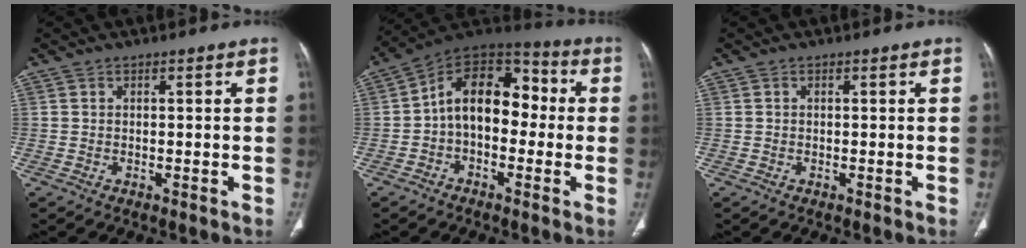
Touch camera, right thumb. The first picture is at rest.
{"total": 14.3, "force": [-0.7, 9.5, 10.8], "torque": [-0.133, 0.049, -0.027]}
{"total": 0.0}